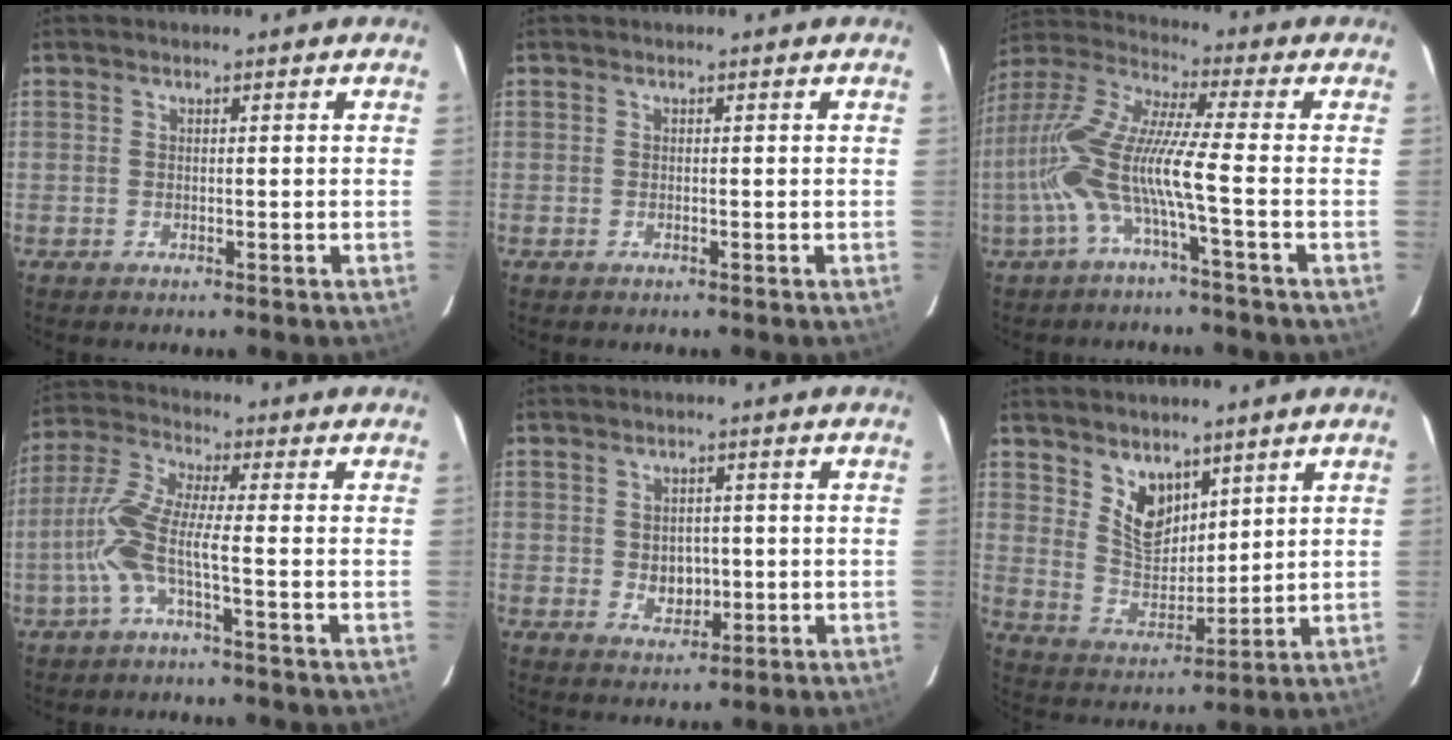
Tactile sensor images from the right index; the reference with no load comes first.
{"total": 0.0}
{"total": 12.9, "force": [-4.0, 0.0, 12.2], "torque": [-0.241, -0.001, -0.080]}
{"total": 8.1, "force": [-2.9, 0.4, 7.6], "torque": [-0.179, 0.005, -0.058]}
{"total": 4.4, "force": [-0.5, 3.6, 2.4], "torque": [-0.041, 0.000, 0.001]}
{"total": 8.3, "force": [5.3, 4.9, 4.1], "torque": [-0.063, 0.000, 0.111]}